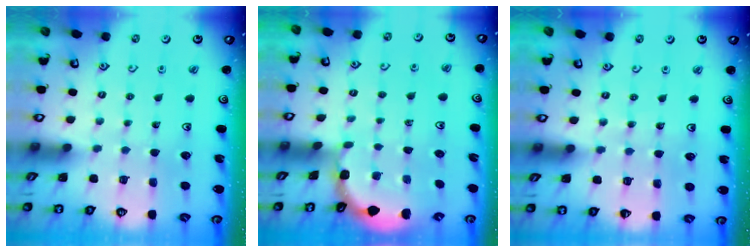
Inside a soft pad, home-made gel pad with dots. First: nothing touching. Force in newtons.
{"total": 1.6, "press": 1.6, "slide": 0.1}
{"total": 3.0, "press": 3.0, "slide": 0.2}